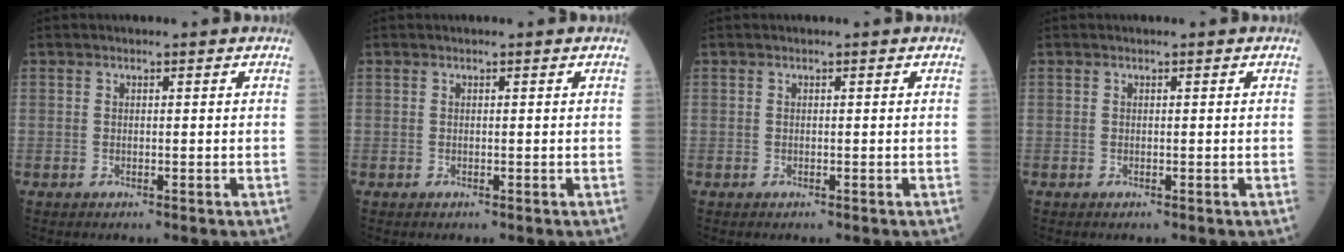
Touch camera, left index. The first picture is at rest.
{"total": 0.0}
{"total": 0.0}
{"total": 0.0}